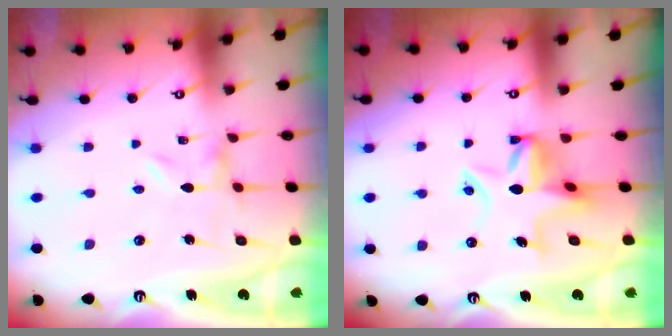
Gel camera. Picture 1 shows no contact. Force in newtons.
{"total": 8.6, "press": 8.5, "slide": 1.3}